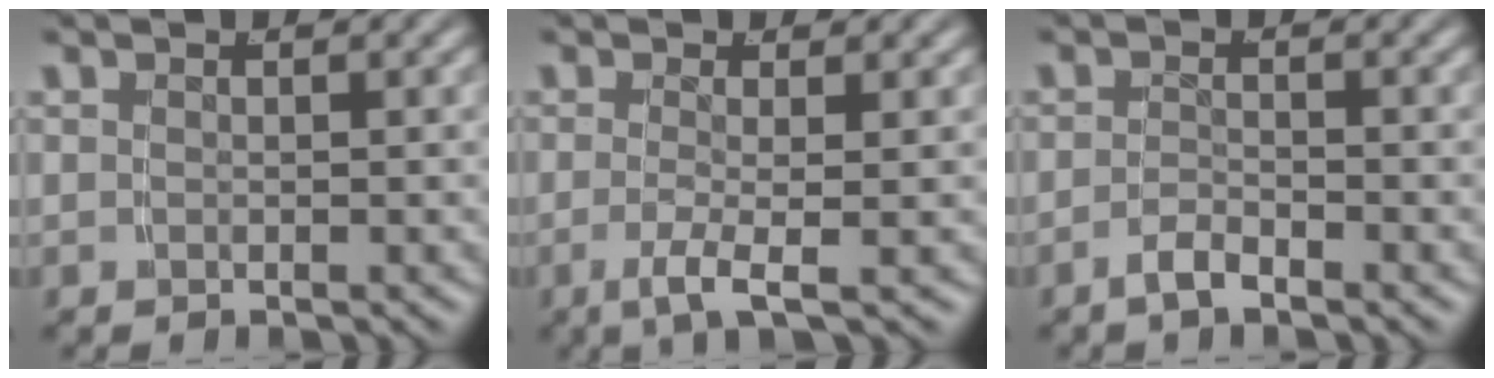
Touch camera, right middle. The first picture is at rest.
{"total": 3.0, "force": [-1.2, 0.2, 2.8], "torque": [-0.067, -0.020, -0.013]}
{"total": 1.8, "force": [-1.6, 0.1, 0.8], "torque": [-0.016, 0.001, -0.033]}